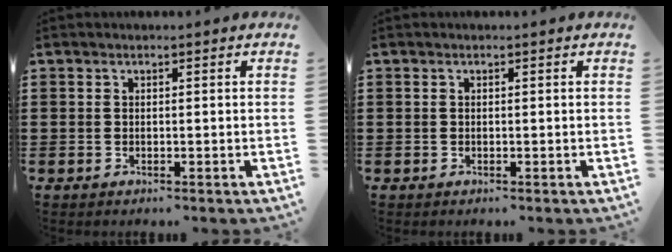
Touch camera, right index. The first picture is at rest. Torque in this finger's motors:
{"motor_torque": [0.20, -0.18, 0.02, 0.02]}